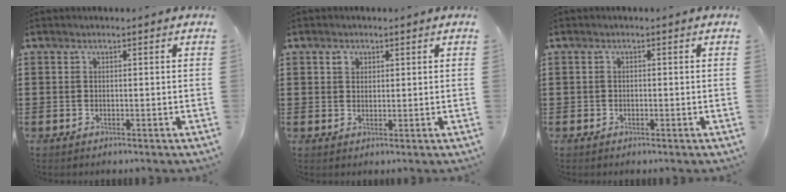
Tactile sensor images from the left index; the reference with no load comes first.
{"total": 1.8, "force": [0.9, 1.3, 0.7], "torque": [-0.017, 0.007, 0.018]}
{"total": 0.7, "force": [-0.5, 0.5, 0.2], "torque": [-0.006, 0.001, -0.010]}